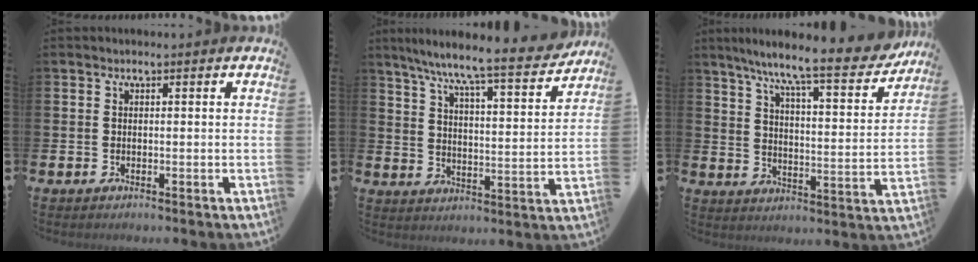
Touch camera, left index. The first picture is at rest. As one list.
[{"total": 8.6, "force": [7.8, 0.0, 3.8], "torque": [-0.102, -0.055, 0.128]}, {"total": 9.9, "force": [8.4, 0.6, 5.2], "torque": [-0.115, -0.063, 0.133]}]